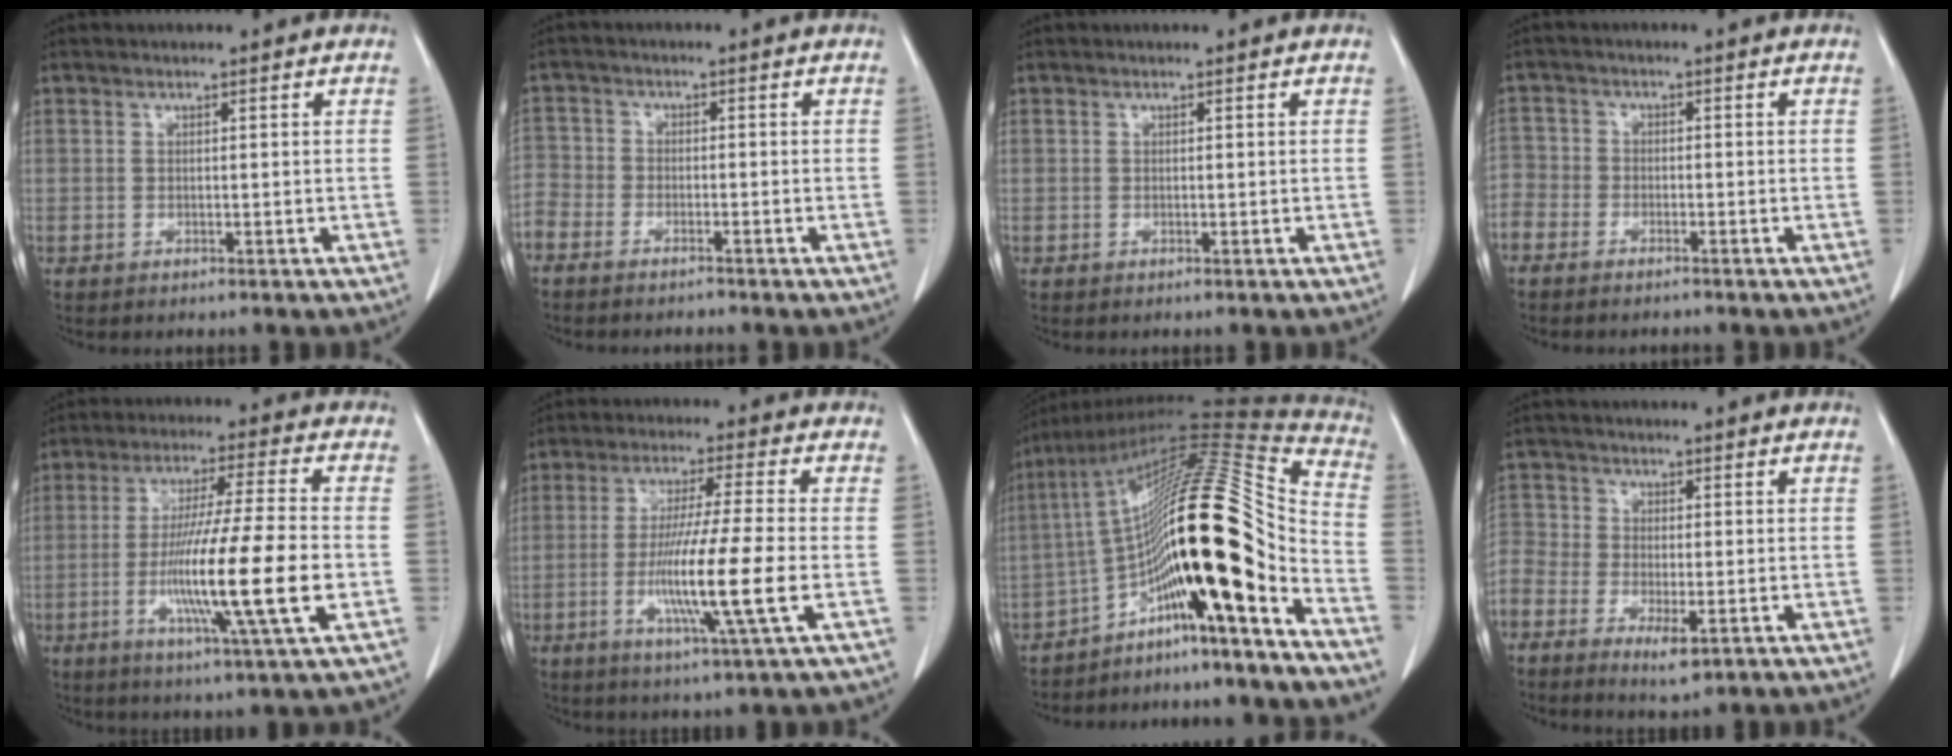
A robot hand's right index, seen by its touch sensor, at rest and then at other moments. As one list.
[{"total": 5.9, "force": [-4.8, 3.4, 0.5], "torque": [-0.020, 0.008, -0.097]}, {"total": 0.0}, {"total": 6.2, "force": [-4.6, 4.1, 0.3], "torque": [-0.019, 0.007, -0.094]}, {"total": 16.0, "force": [-3.6, -0.5, 15.6], "torque": [-0.286, -0.018, -0.068]}, {"total": 11.7, "force": [-2.7, -0.9, 11.4], "torque": [-0.214, -0.021, -0.053]}, {"total": 21.9, "force": [-9.2, 1.1, 19.9], "torque": [-0.307, 0.040, -0.149]}, {"total": 8.6, "force": [-4.2, 5.1, 5.6], "torque": [-0.127, -0.003, -0.080]}]